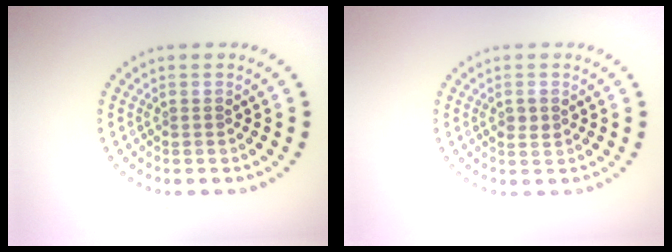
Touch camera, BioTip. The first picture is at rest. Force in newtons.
{"total": 1.2, "press": 1.2, "slide": 0.2}